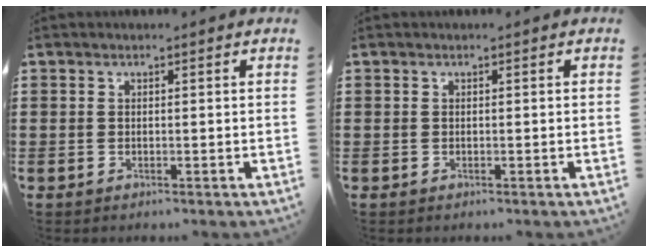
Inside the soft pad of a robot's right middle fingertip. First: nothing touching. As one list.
[{"total": 0.0}]